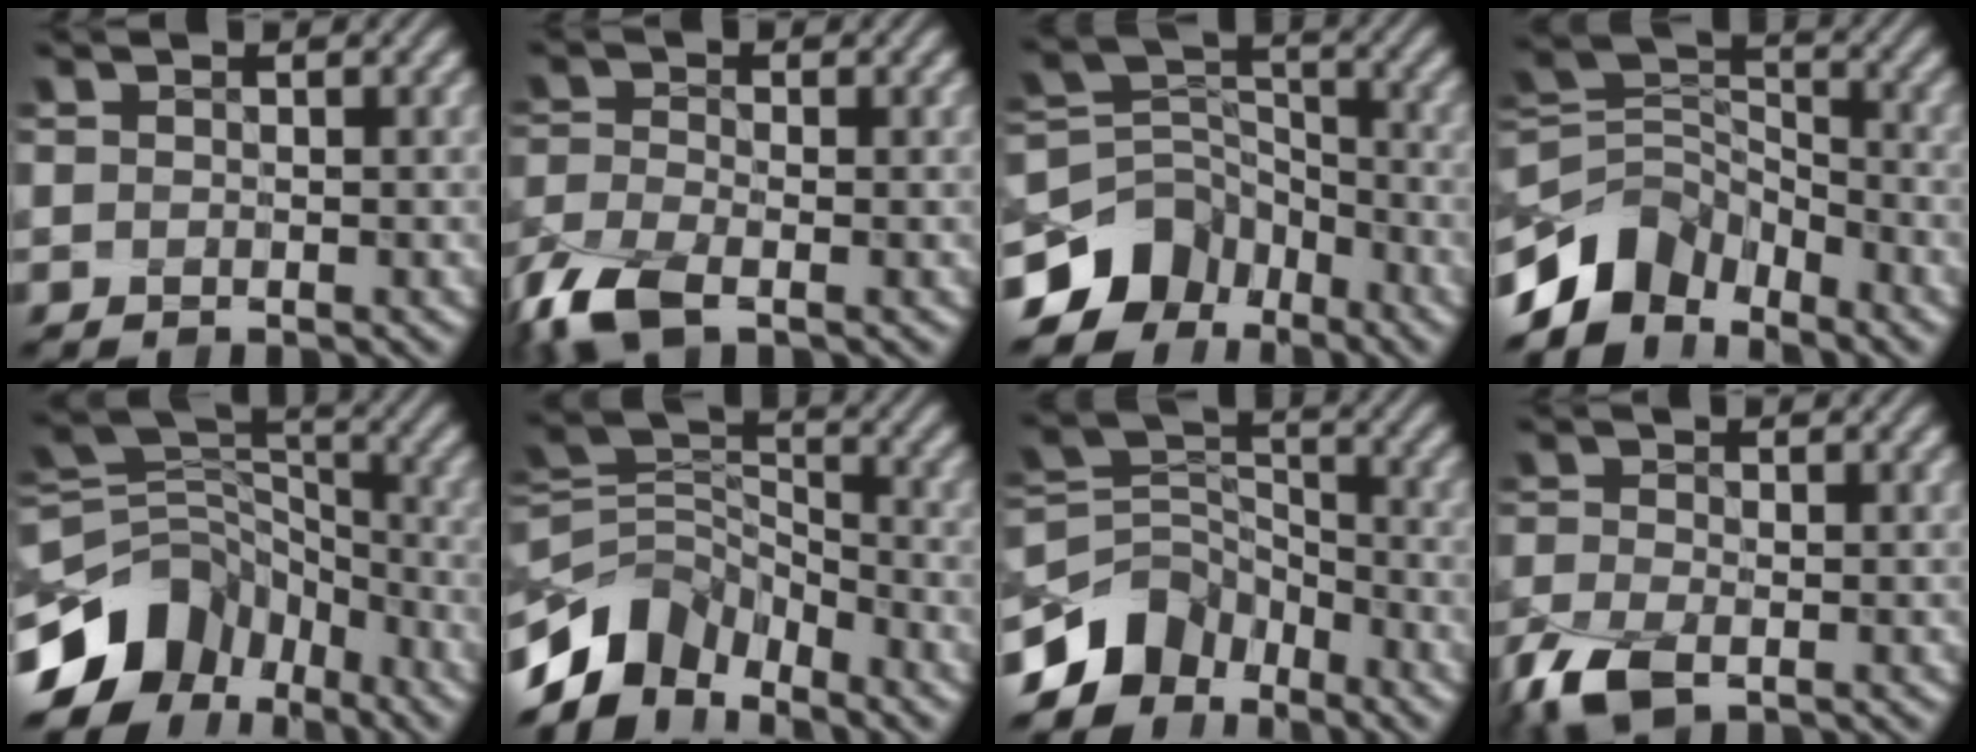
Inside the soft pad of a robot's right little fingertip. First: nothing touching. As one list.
[{"total": 6.7, "force": [-4.5, 2.6, 4.3], "torque": [-0.103, -0.019, -0.091]}, {"total": 6.8, "force": [-4.5, 4.7, 2.0], "torque": [-0.027, 0.009, -0.089]}, {"total": 6.0, "force": [-4.5, 3.6, 1.8], "torque": [-0.019, 0.005, -0.090]}, {"total": 9.1, "force": [-4.8, 6.4, 4.4], "torque": [-0.079, 0.015, -0.095]}, {"total": 6.6, "force": [-4.6, 4.0, 2.4], "torque": [-0.033, 0.006, -0.093]}, {"total": 6.3, "force": [-4.4, 4.2, 1.7], "torque": [-0.018, 0.006, -0.089]}, {"total": 5.0, "force": [-3.0, 2.3, 3.3], "torque": [-0.083, -0.013, -0.062]}]